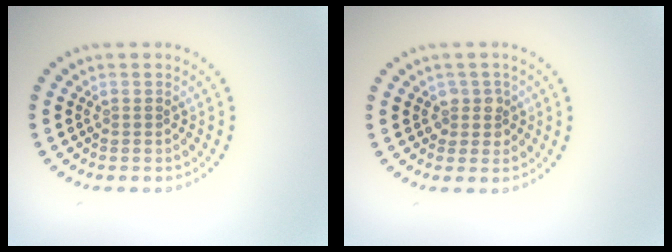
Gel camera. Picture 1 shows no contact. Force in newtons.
{"total": 1.7, "press": 1.5, "slide": 0.7}